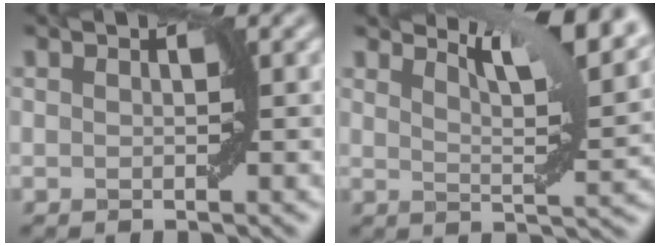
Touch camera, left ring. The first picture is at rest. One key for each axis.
{"total": 7.7, "fx": 5.8, "fy": 1.5, "fz": 4.8, "tx": -0.067, "ty": 0.011, "tz": 0.081}